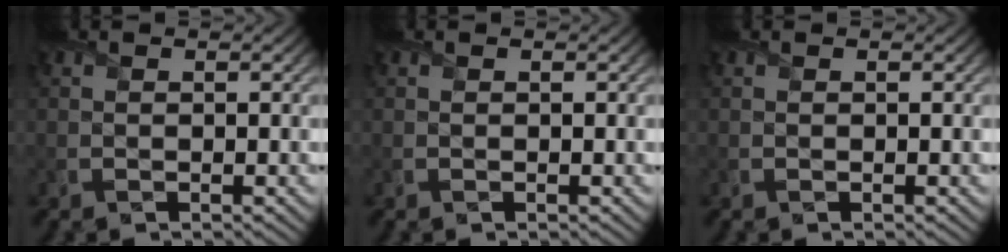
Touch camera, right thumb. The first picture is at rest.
{"total": 0.0}
{"total": 0.0}